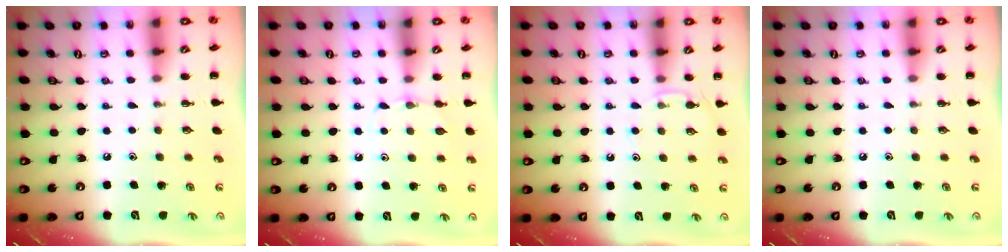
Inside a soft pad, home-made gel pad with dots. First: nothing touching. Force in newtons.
{"total": 4.9, "press": 4.6, "slide": 1.5}
{"total": 5.4, "press": 5.2, "slide": 1.4}
{"total": 0.0}